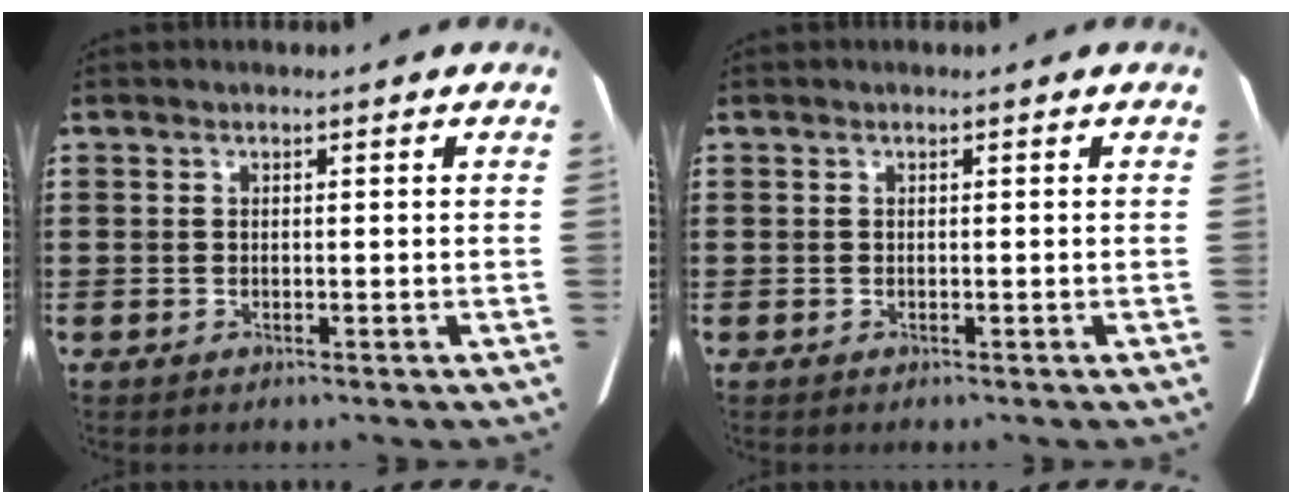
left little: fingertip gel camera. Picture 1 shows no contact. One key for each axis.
{"total": 0.0}